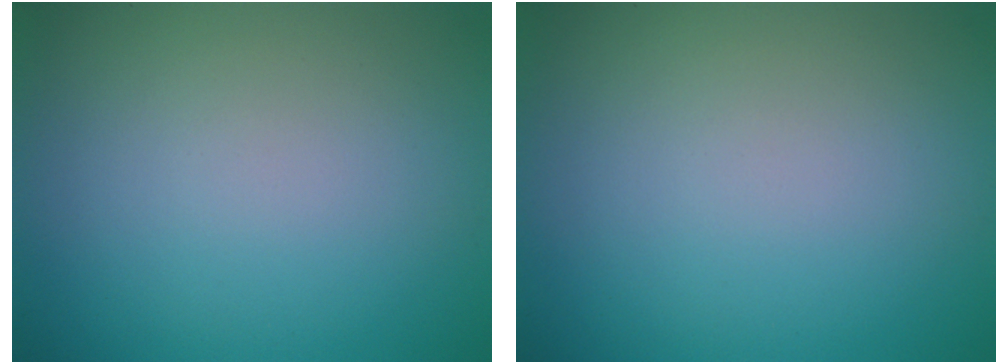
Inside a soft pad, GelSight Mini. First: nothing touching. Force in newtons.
{"total": 0.0}